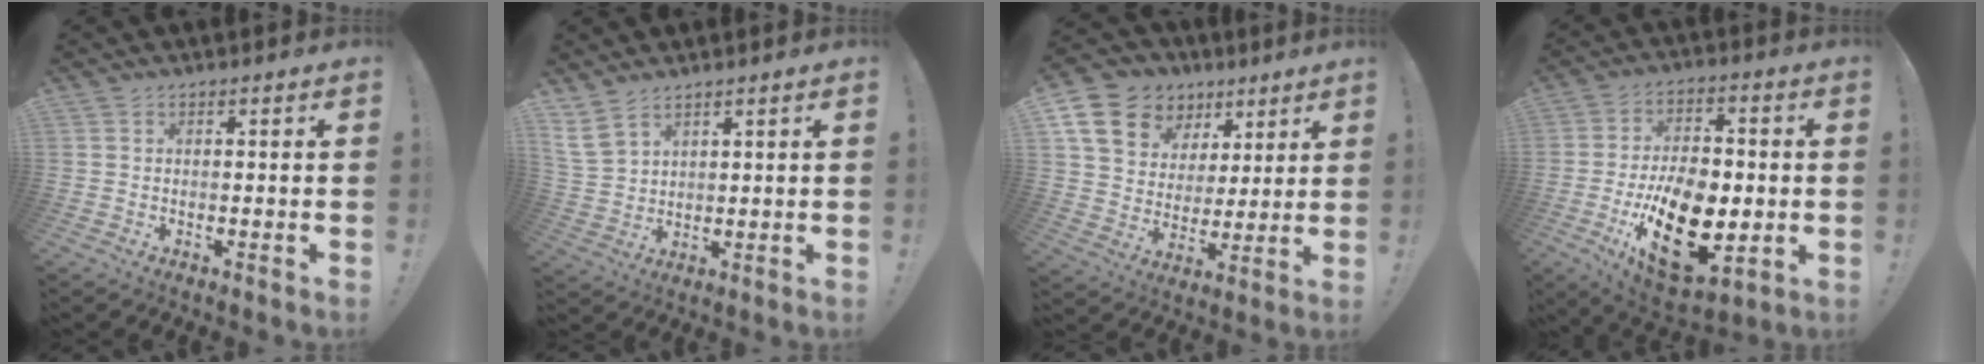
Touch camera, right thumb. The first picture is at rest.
{"total": 7.4, "force": [5.3, 3.7, 3.5], "torque": [-0.079, -0.021, 0.106]}
{"total": 15.3, "force": [7.8, 11.5, 6.4], "torque": [-0.102, -0.040, 0.162]}
{"total": 22.0, "force": [-5.5, 13.3, 16.7], "torque": [-0.274, 0.022, -0.077]}